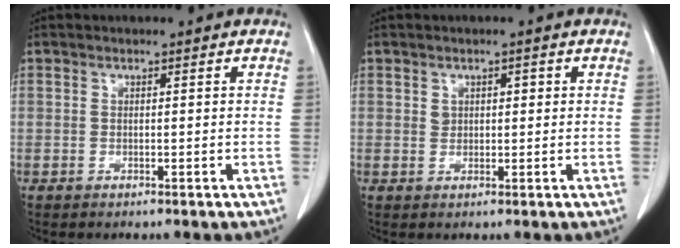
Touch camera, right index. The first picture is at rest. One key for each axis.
{"total": 1.8, "fx": 0.7, "fy": 1.3, "fz": 1.1, "tx": -0.017, "ty": 0.006, "tz": 0.012}